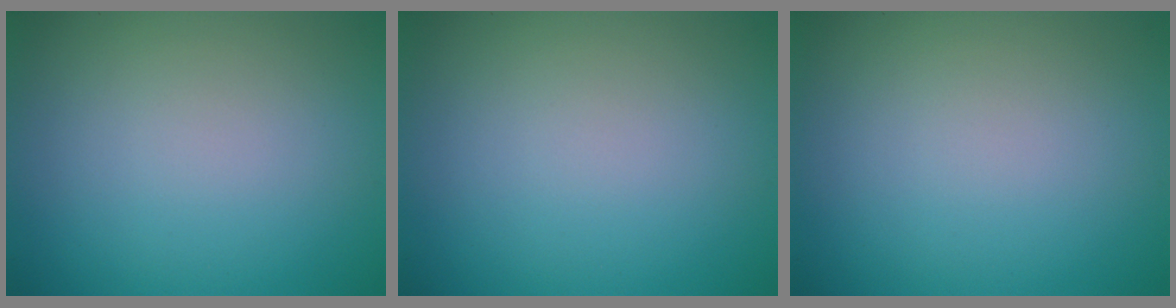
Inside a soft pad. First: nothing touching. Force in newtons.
{"total": 0.0}
{"total": 0.0}